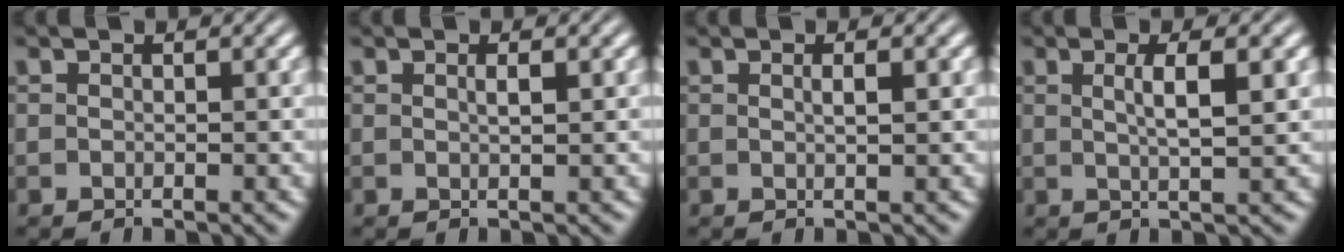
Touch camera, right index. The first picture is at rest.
{"total": 1.2, "force": [0.2, -0.8, 0.8], "torque": [-0.007, -0.002, 0.008]}
{"total": 1.2, "force": [0.2, -0.8, 0.9], "torque": [-0.009, -0.001, 0.006]}
{"total": 2.8, "force": [0.8, -1.1, 2.5], "torque": [-0.030, -0.003, 0.021]}